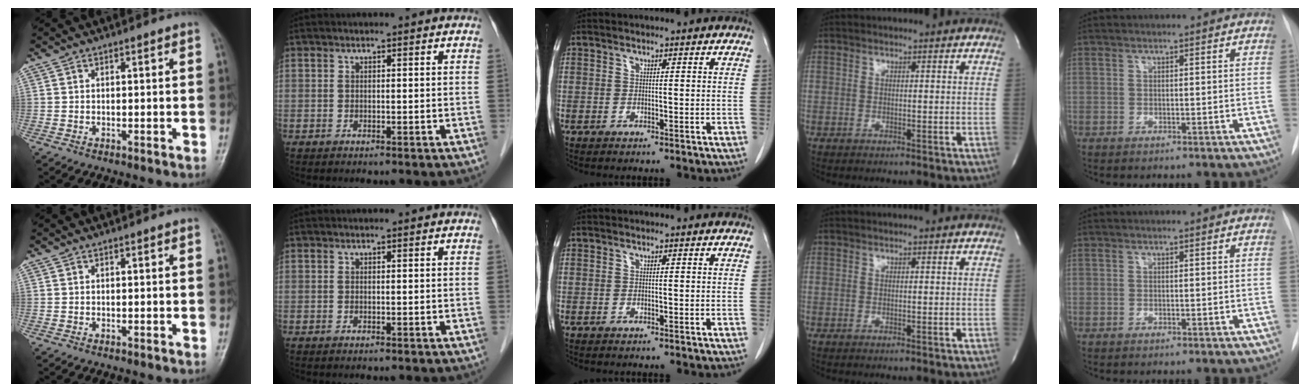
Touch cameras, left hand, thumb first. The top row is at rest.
{}